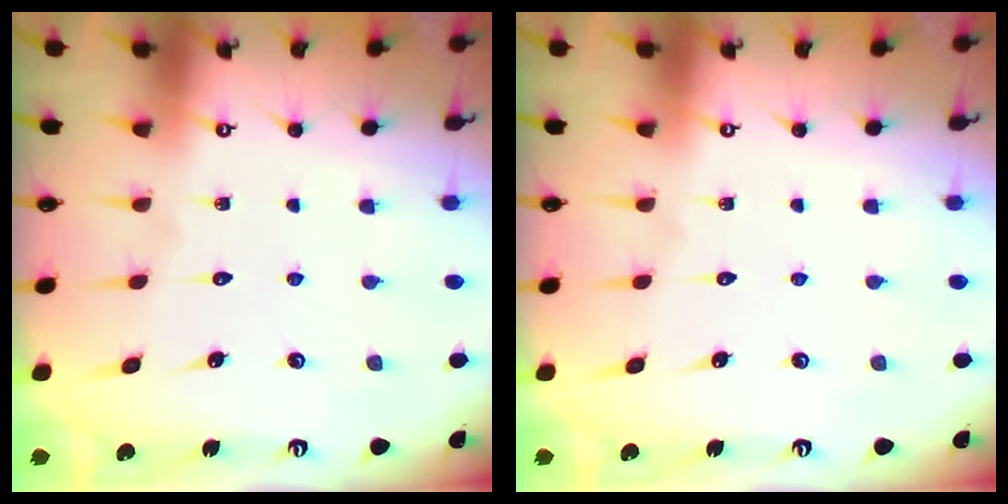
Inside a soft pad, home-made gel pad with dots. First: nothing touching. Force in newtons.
{"total": 0.0}